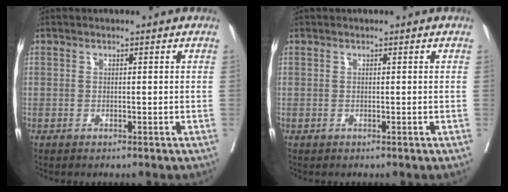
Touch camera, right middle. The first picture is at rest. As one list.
[{"total": 0.0}]